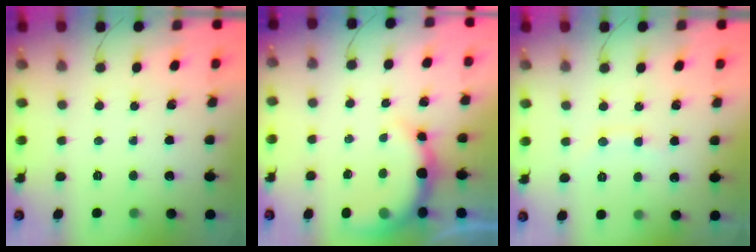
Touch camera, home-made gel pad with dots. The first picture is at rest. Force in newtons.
{"total": 8.9, "press": 8.7, "slide": 1.8}
{"total": 7.2, "press": 7.1, "slide": 1.2}